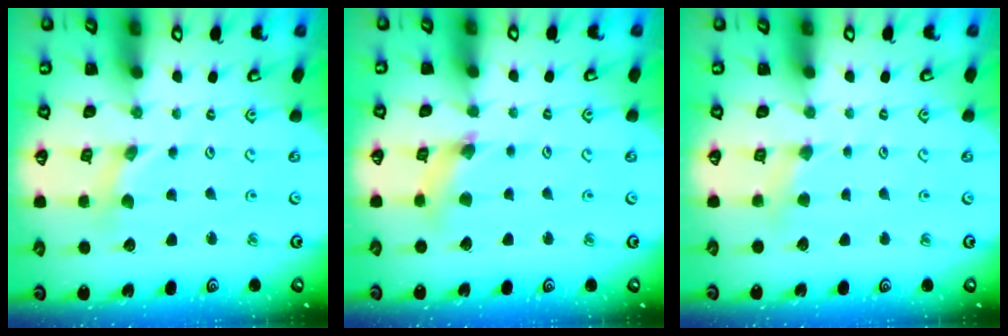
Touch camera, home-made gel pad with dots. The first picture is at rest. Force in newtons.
{"total": 3.5, "press": 3.5, "slide": 0.3}
{"total": 2.5, "press": 2.5, "slide": 0.3}